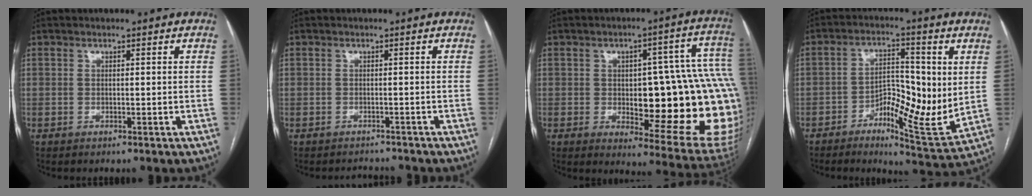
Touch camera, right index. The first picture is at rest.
{"total": 2.4, "force": [-2.3, 0.4, -0.6], "torque": [0.013, -0.006, -0.031]}
{"total": 25.7, "force": [-2.2, 7.3, 24.5], "torque": [-0.214, 0.033, -0.001]}
{"total": 10.5, "force": [-0.7, 3.7, 9.8], "torque": [-0.162, 0.005, -0.009]}